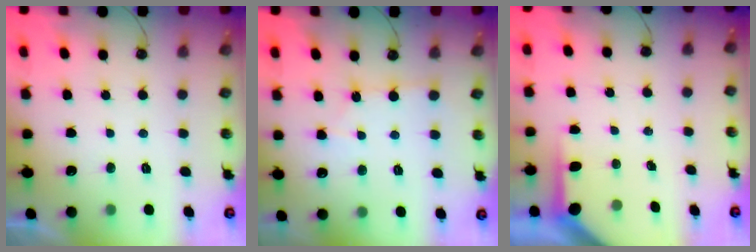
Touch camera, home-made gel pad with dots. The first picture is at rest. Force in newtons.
{"total": 3.8, "press": 3.8, "slide": 0.5}
{"total": 4.0, "press": 4.0, "slide": 0.3}